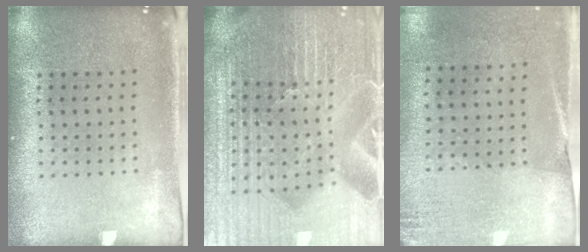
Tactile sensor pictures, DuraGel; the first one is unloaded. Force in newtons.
{"total": 6.5, "press": 5.8, "slide": 3.1}
{"total": 2.7, "press": 2.4, "slide": 1.3}